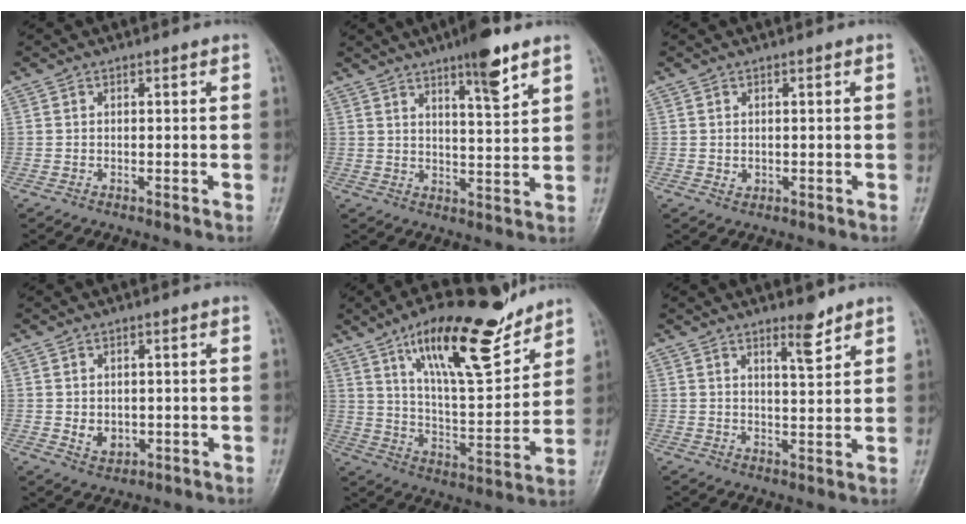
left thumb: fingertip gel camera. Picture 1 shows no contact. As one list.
[{"total": 8.5, "force": [5.5, 1.4, 6.2], "torque": [-0.089, -0.034, 0.085]}, {"total": 1.2, "force": [0.0, 1.1, 0.6], "torque": [-0.009, -0.001, 0.005]}, {"total": 3.6, "force": [-0.2, 2.9, 2.2], "torque": [-0.023, -0.004, 0.009]}, {"total": 20.3, "force": [13.5, 6.1, 13.8], "torque": [-0.186, -0.071, 0.231]}, {"total": 4.5, "force": [3.4, 1.0, 2.9], "torque": [-0.036, -0.028, 0.053]}]